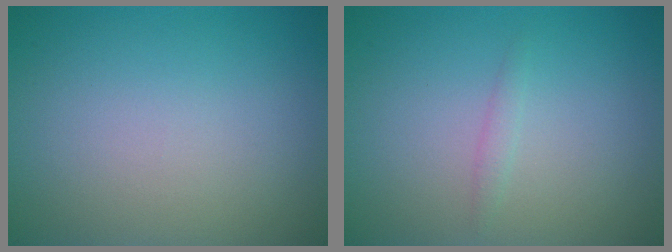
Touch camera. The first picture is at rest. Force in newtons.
{"total": 0.7, "press": 0.7, "slide": 0.0}